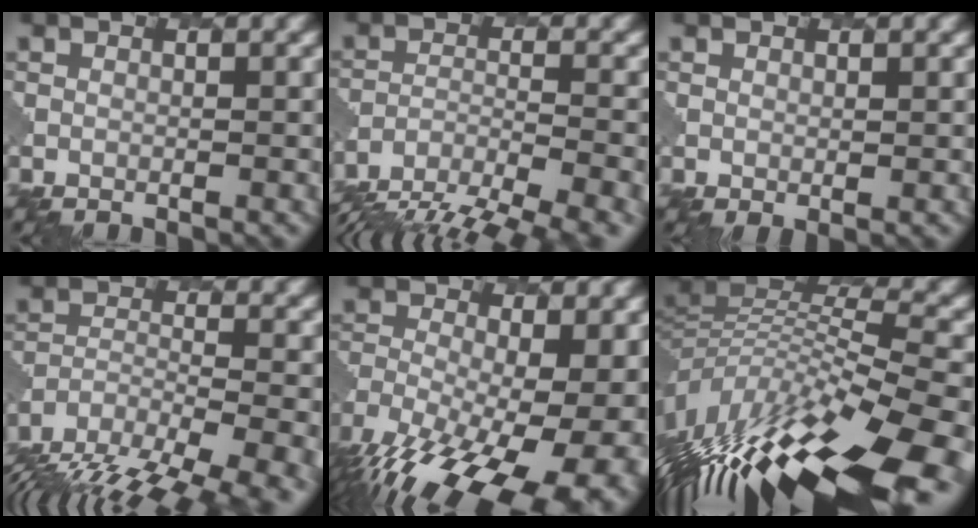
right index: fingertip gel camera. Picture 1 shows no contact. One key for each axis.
{"total": 10.1, "fx": -8.6, "fy": 3.0, "fz": 4.4, "tx": -0.090, "ty": -0.017, "tz": -0.124}
{"total": 1.2, "fx": 1.1, "fy": 0.0, "fz": 0.5, "tx": -0.019, "ty": -0.006, "tz": 0.017}
{"total": 14.2, "fx": -11.6, "fy": 5.0, "fz": 6.5, "tx": -0.131, "ty": -0.025, "tz": -0.153}
{"total": 17.2, "fx": -8.6, "fy": 8.0, "fz": 12.6, "tx": -0.217, "ty": -0.036, "tz": -0.109}
{"total": 15.2, "fx": -7.0, "fy": 4.5, "fz": 12.7, "tx": -0.254, "ty": 0.008, "tz": -0.117}